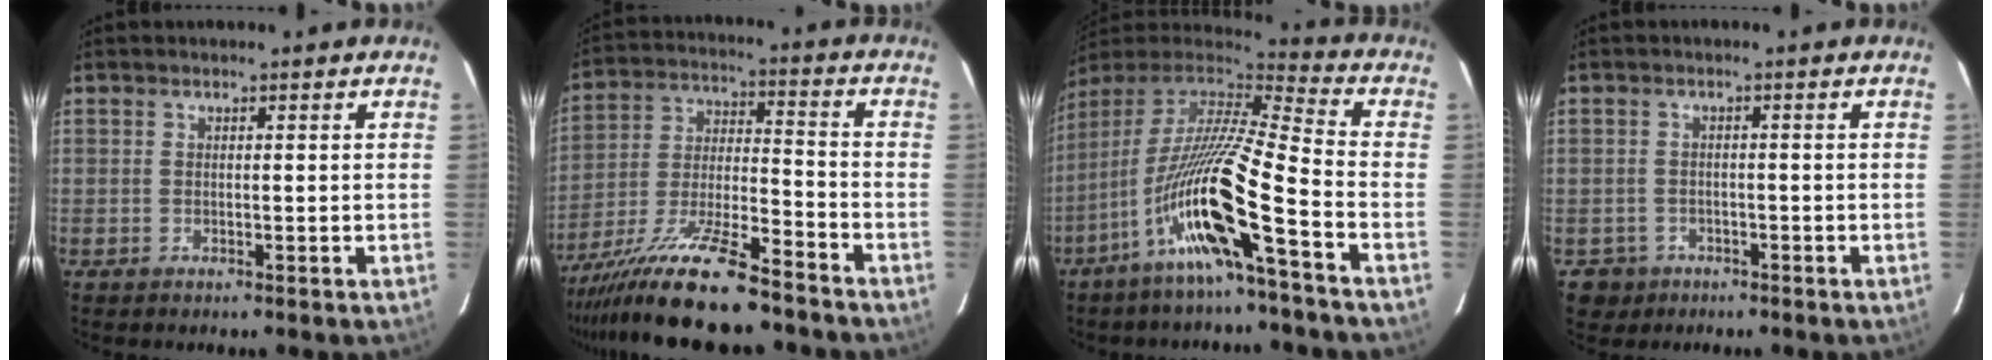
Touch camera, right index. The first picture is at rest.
{"total": 16.8, "force": [-13.6, 1.6, 9.7], "torque": [-0.201, -0.021, -0.245]}
{"total": 18.0, "force": [-8.3, -0.4, 16.0], "torque": [-0.329, -0.025, -0.165]}
{"total": 3.4, "force": [-1.6, 3.0, -0.4], "torque": [0.008, 0.011, -0.025]}